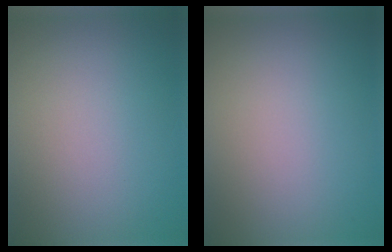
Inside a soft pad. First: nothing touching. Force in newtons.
{"total": 0.0}